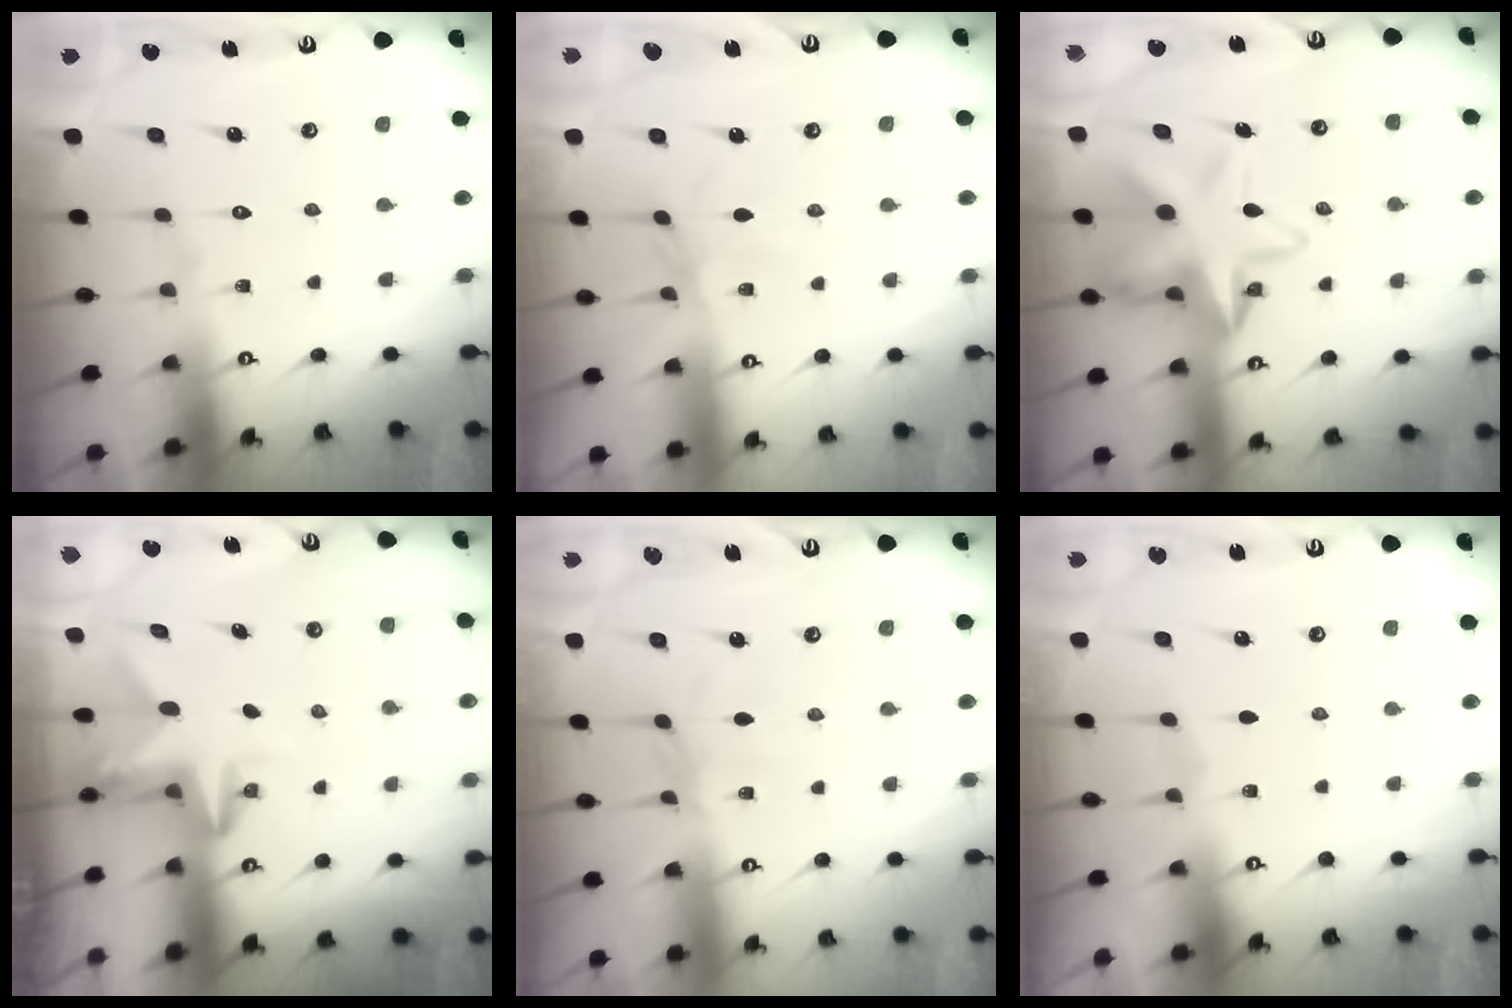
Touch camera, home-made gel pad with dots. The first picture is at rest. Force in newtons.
{"total": 1.9, "press": 1.9, "slide": 0.5}
{"total": 14.4, "press": 14.0, "slide": 3.1}
{"total": 3.0, "press": 3.0, "slide": 0.3}
{"total": 1.5, "press": 1.5, "slide": 0.4}
{"total": 1.6, "press": 1.5, "slide": 0.3}